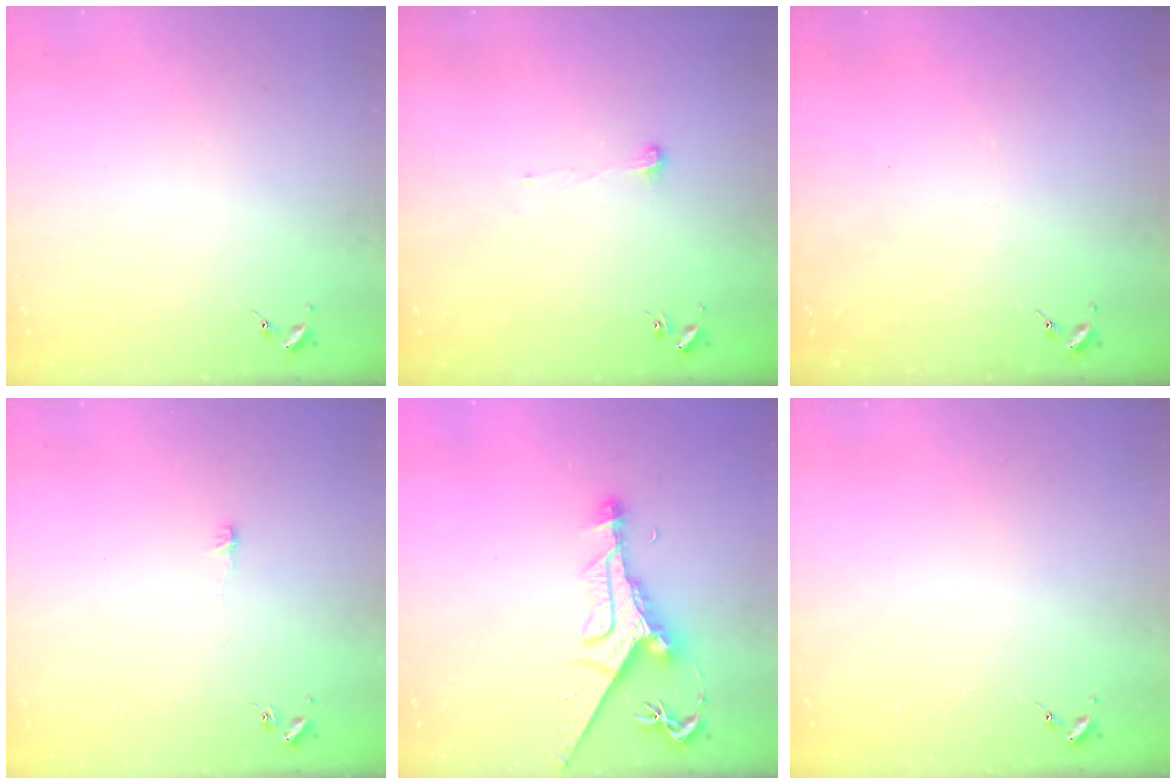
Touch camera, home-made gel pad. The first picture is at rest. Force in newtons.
{"total": 3.5, "press": 3.5, "slide": 0.3}
{"total": 0.0}
{"total": 3.6, "press": 3.6, "slide": 0.3}
{"total": 10.5, "press": 10.5, "slide": 0.8}
{"total": 0.0}